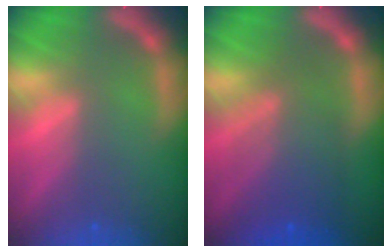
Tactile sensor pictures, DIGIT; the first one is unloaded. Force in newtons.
{"total": 7.5}